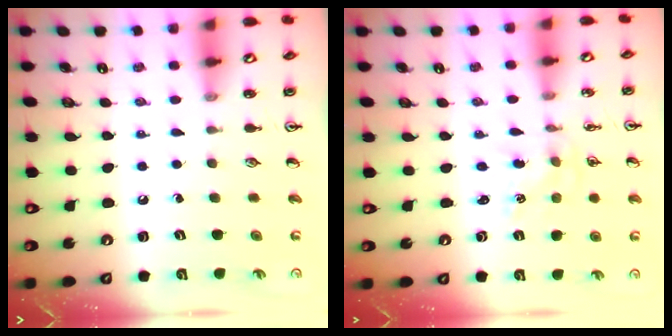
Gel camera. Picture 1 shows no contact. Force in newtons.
{"total": 0.7, "press": 0.6, "slide": 0.2}